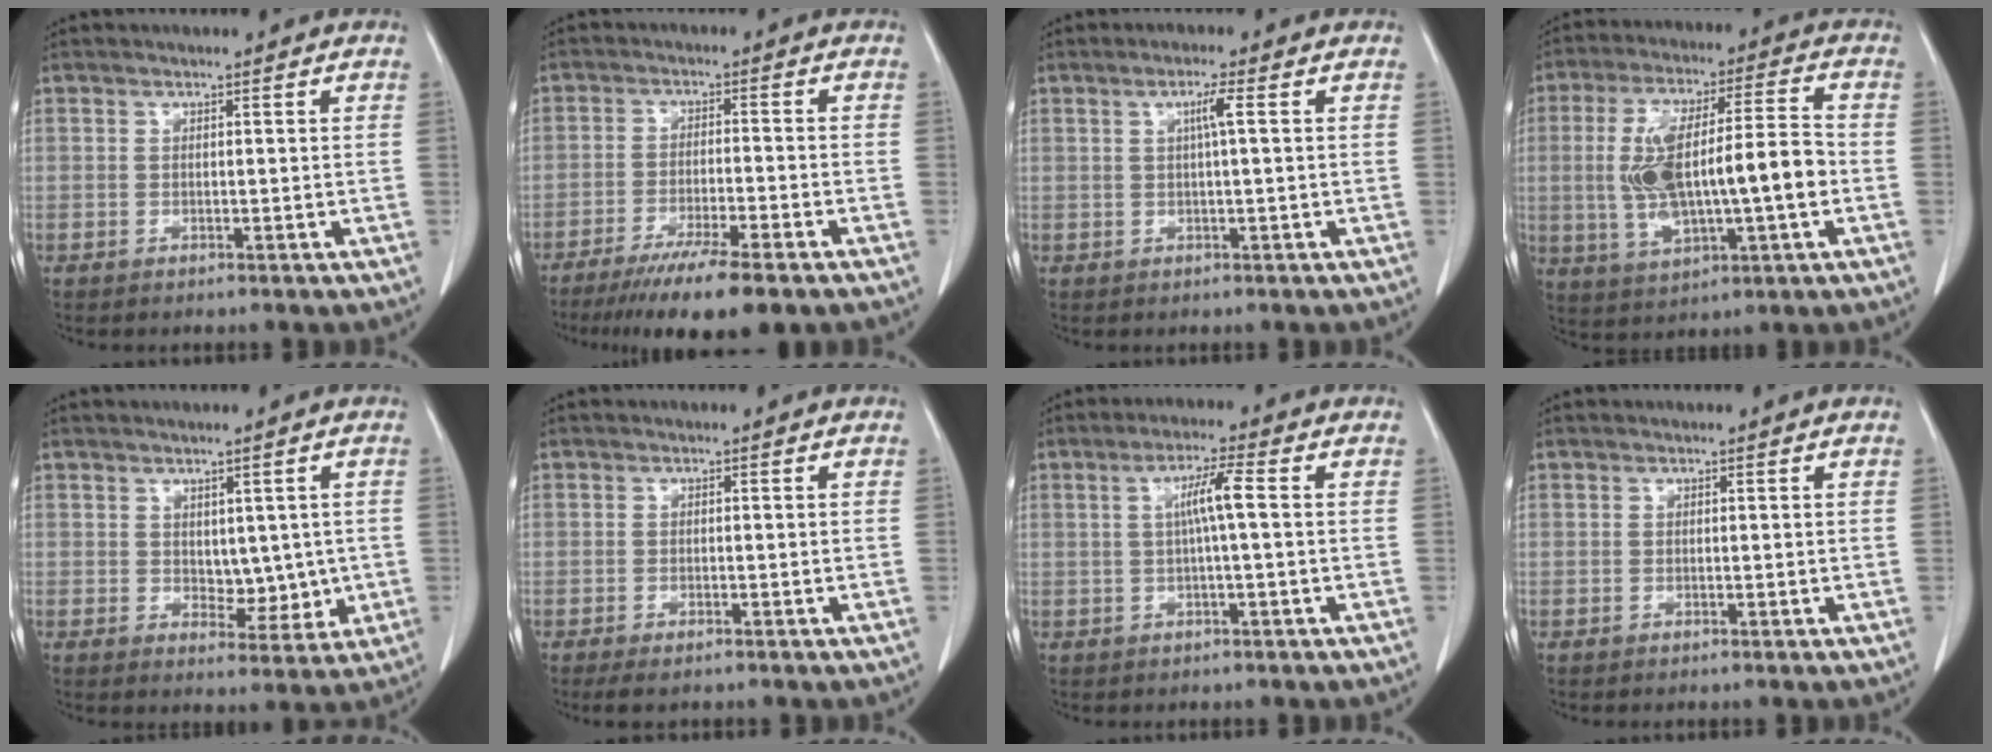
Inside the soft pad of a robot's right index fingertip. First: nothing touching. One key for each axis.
{"total": 11.6, "fx": -8.4, "fy": 0.6, "fz": 8.0, "tx": -0.120, "ty": -0.026, "tz": -0.129}
{"total": 2.6, "fx": 0.6, "fy": -0.3, "fz": 2.5, "tx": -0.049, "ty": 0.002, "tz": 0.009}
{"total": 15.7, "fx": -1.6, "fy": 3.6, "fz": 15.2, "tx": -0.290, "ty": 0.019, "tz": -0.018}
{"total": 5.0, "fx": 0.3, "fy": 3.0, "fz": 4.0, "tx": -0.044, "ty": -0.006, "tz": 0.015}
{"total": 2.4, "fx": -1.8, "fy": 0.8, "fz": 1.4, "tx": -0.024, "ty": -0.006, "tz": -0.024}
{"total": 4.7, "fx": 0.5, "fy": -0.2, "fz": 4.7, "tx": -0.086, "ty": 0.008, "tz": 0.011}
{"total": 0.0}